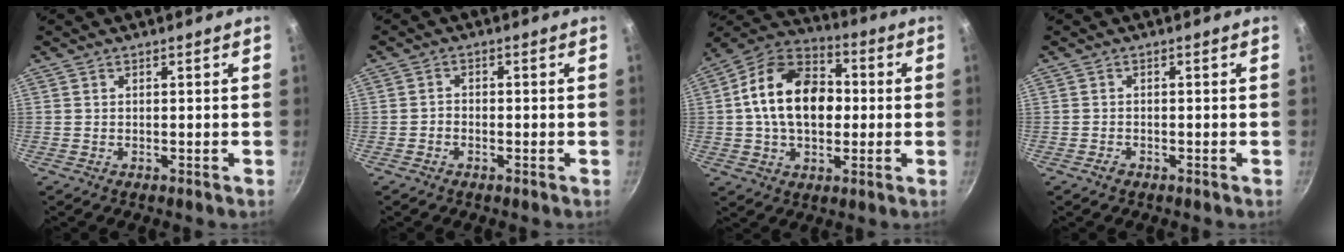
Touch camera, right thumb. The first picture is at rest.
{"total": 1.5, "force": [-0.9, 1.0, 0.7], "torque": [-0.013, 0.010, -0.021]}
{"total": 17.9, "force": [0.8, 12.3, 13.0], "torque": [-0.186, 0.028, -0.003]}
{"total": 1.2, "force": [-0.8, 0.7, 0.5], "torque": [-0.013, 0.007, -0.015]}